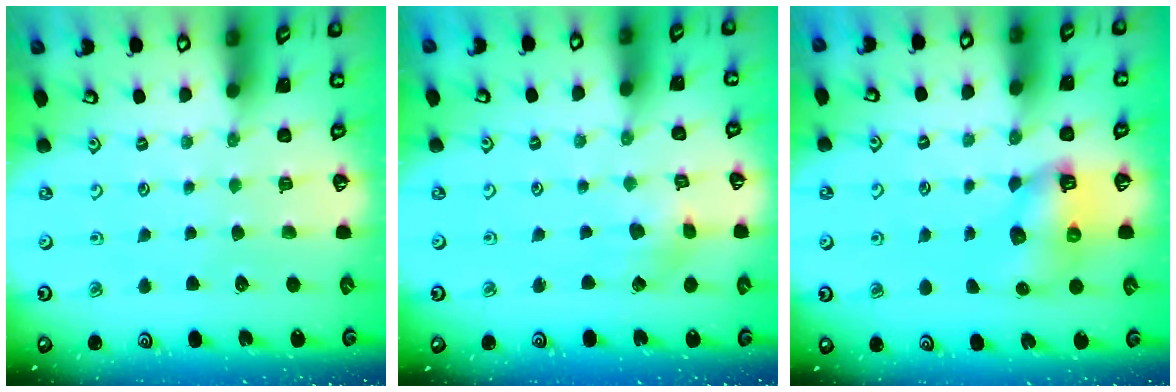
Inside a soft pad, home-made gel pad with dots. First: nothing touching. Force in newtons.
{"total": 3.6, "press": 3.6, "slide": 0.5}
{"total": 9.3, "press": 9.2, "slide": 0.9}